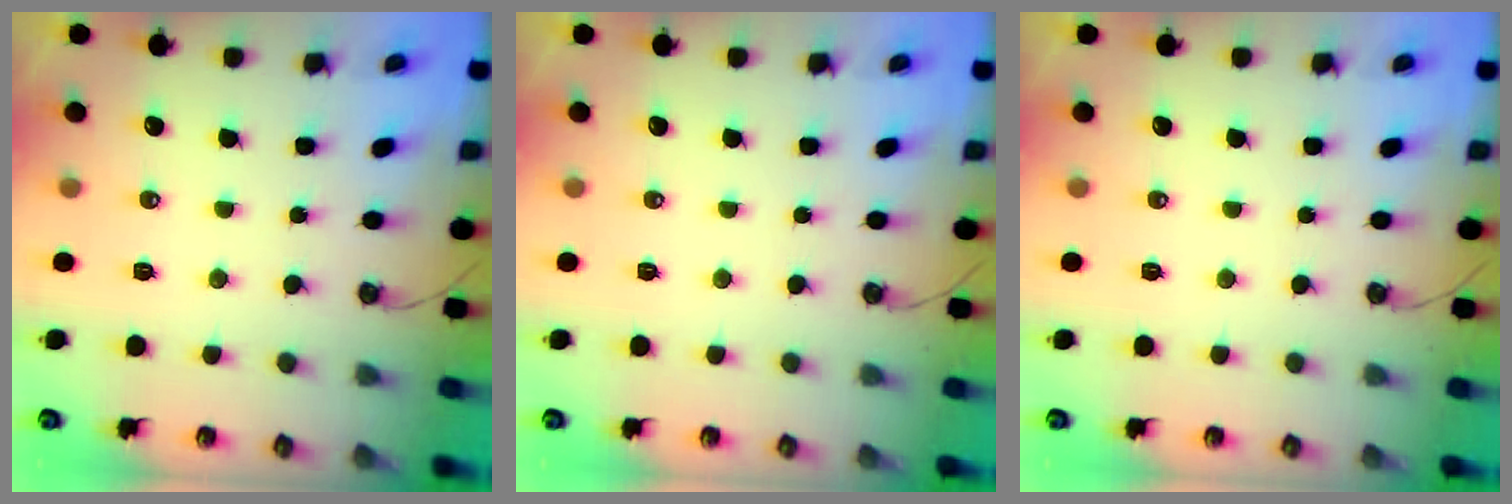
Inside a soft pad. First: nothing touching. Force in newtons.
{"total": 0.0}
{"total": 0.0}